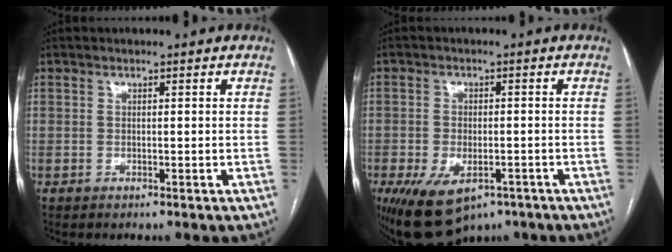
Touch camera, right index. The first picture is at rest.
{"total": 10.4, "force": [-6.1, 5.5, 6.3], "torque": [-0.111, -0.007, -0.088]}